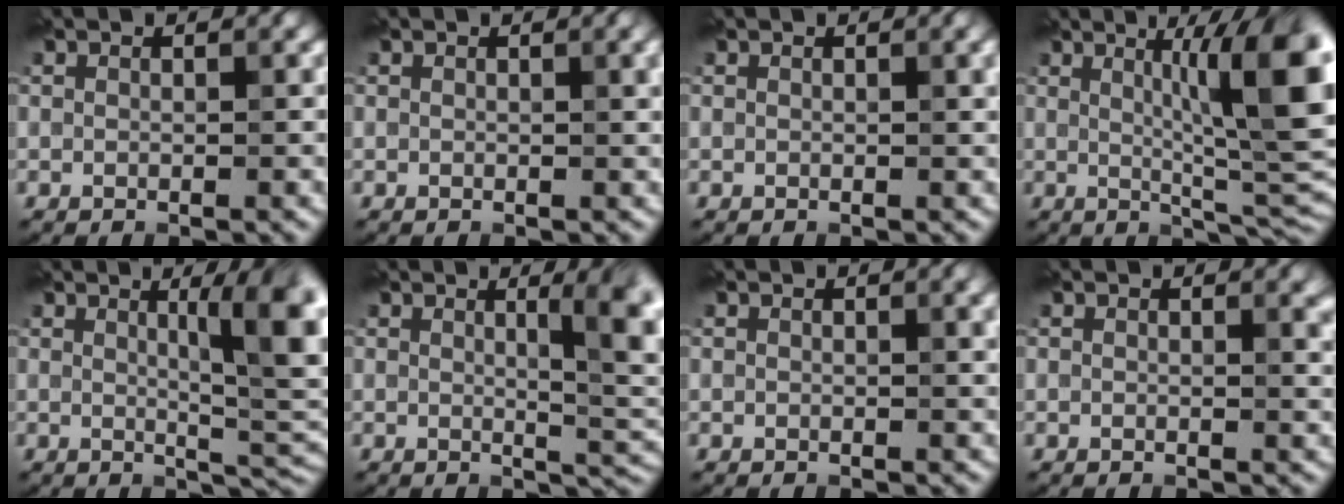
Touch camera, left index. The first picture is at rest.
{"total": 2.0, "force": [0.8, 0.5, 1.7], "torque": [-0.023, 0.002, 0.014]}
{"total": 1.6, "force": [0.7, 0.4, 1.4], "torque": [-0.019, 0.001, 0.013]}
{"total": 10.2, "force": [2.3, 2.1, 9.7], "torque": [-0.118, 0.003, 0.037]}
{"total": 8.1, "force": [2.0, 2.1, 7.6], "torque": [-0.088, 0.003, 0.031]}
{"total": 6.5, "force": [1.7, 1.8, 6.1], "torque": [-0.073, -0.006, 0.030]}
{"total": 1.6, "force": [0.8, 0.4, 1.4], "torque": [-0.018, 0.001, 0.015]}
{"total": 1.9, "force": [0.9, 0.6, 1.5], "torque": [-0.015, 0.000, 0.015]}